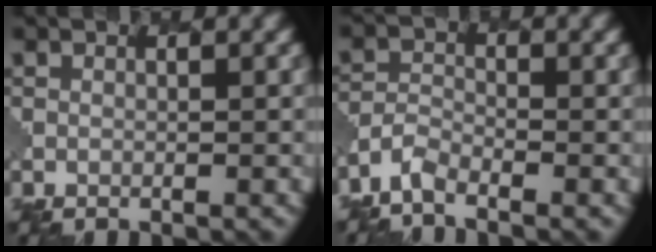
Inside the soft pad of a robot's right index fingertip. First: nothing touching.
{"total": 2.2, "force": [-1.9, 0.6, 0.8], "torque": [-0.022, -0.007, -0.049]}